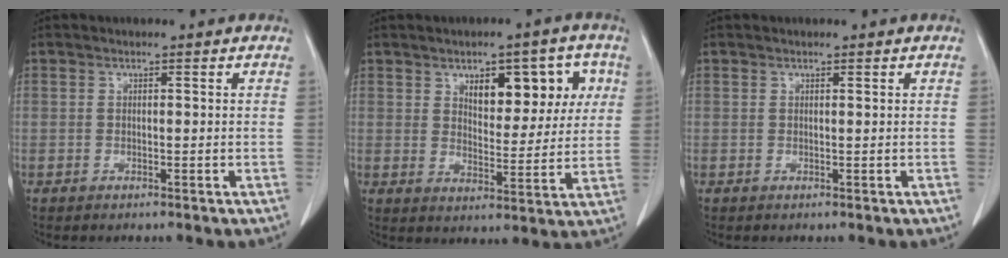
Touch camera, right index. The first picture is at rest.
{"total": 10.2, "force": [4.2, 4.7, 8.0], "torque": [-0.099, 0.016, 0.064]}
{"total": 0.0}